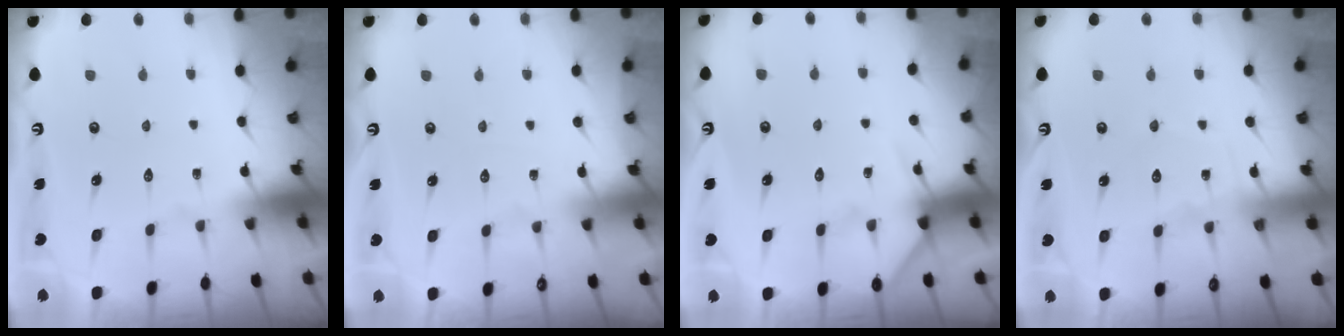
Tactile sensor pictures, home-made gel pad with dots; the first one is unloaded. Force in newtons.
{"total": 2.2, "press": 2.2, "slide": 0.3}
{"total": 5.9, "press": 5.9, "slide": 0.4}
{"total": 6.1, "press": 6.1, "slide": 0.6}